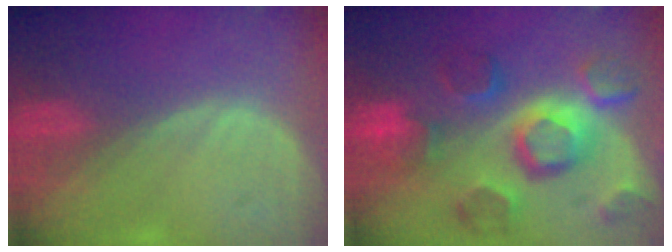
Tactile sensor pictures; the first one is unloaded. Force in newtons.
{"total": 12.0, "press": 10.3, "slide": 6.1}